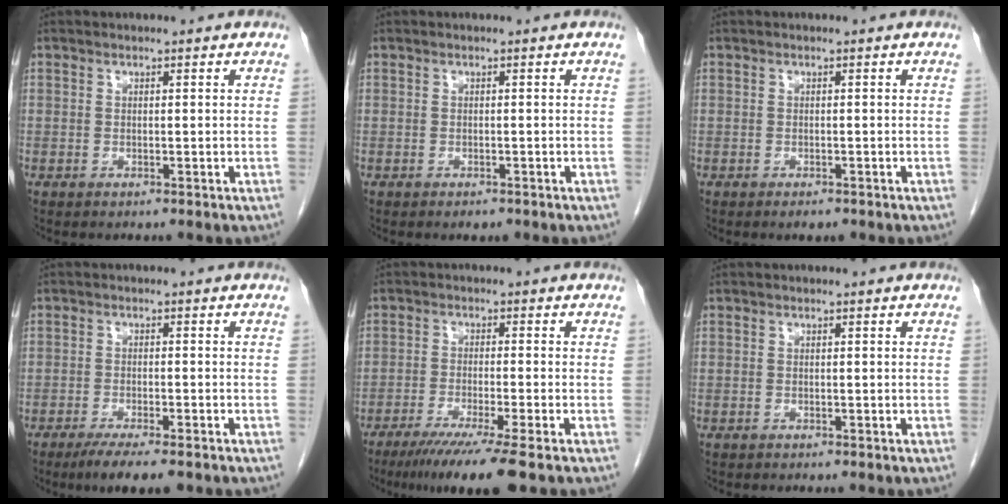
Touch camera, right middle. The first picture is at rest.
{"total": 1.0, "force": [-0.7, 0.5, 0.5], "torque": [-0.009, -0.001, -0.005]}
{"total": 1.1, "force": [-0.7, 0.6, 0.6], "torque": [-0.009, -0.001, -0.004]}
{"total": 6.2, "force": [-4.5, 0.9, 4.2], "torque": [-0.061, -0.013, -0.068]}
{"total": 9.4, "force": [-6.7, -1.2, 6.5], "torque": [-0.099, -0.029, -0.108]}
{"total": 0.0}